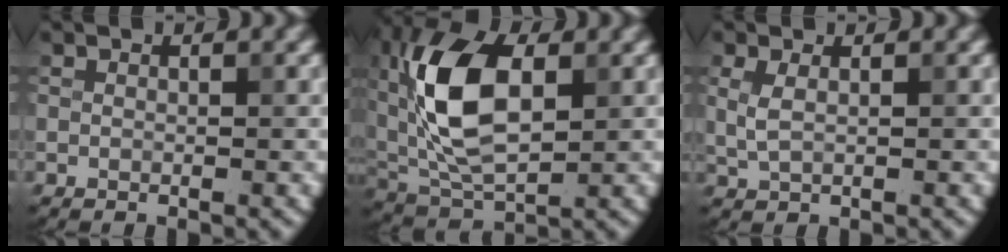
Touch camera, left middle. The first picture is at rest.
{"total": 10.8, "force": [1.7, 5.9, 8.9], "torque": [-0.188, 0.013, 0.024]}
{"total": 1.6, "force": [0.5, 0.7, 1.4], "torque": [-0.034, -0.001, 0.011]}